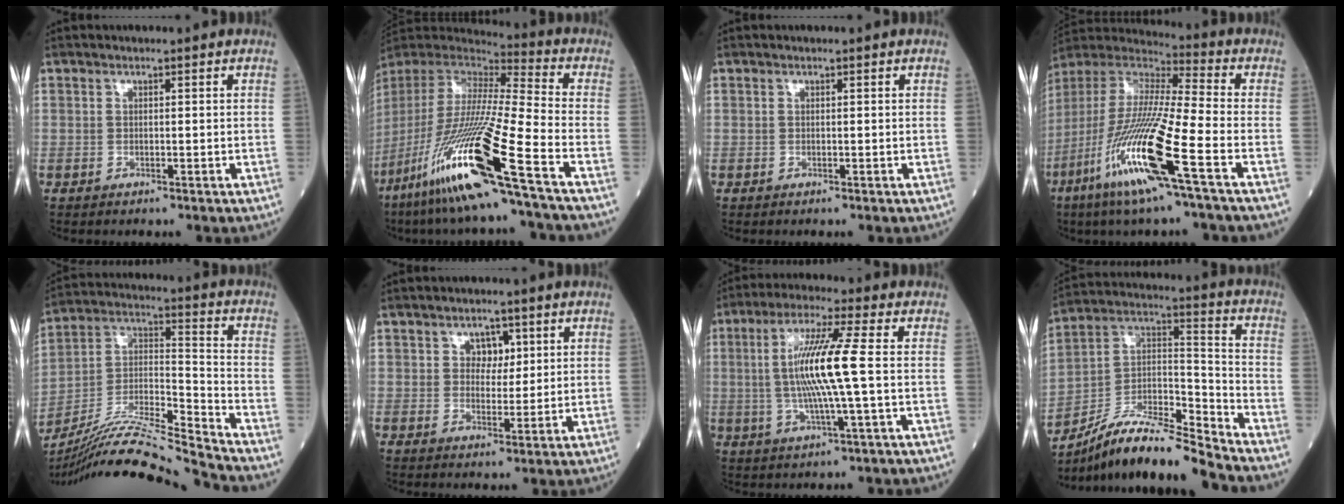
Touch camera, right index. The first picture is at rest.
{"total": 24.8, "force": [-13.8, -0.6, 20.6], "torque": [-0.438, -0.062, -0.270]}
{"total": 0.0}
{"total": 19.7, "force": [-8.6, 0.2, 17.7], "torque": [-0.397, -0.048, -0.179]}
{"total": 19.3, "force": [-17.8, -1.7, 7.3], "torque": [-0.148, 0.008, -0.317]}
{"total": 3.4, "force": [1.5, 2.4, 1.9], "torque": [-0.021, 0.004, 0.022]}
{"total": 10.7, "force": [0.2, -0.6, 10.7], "torque": [-0.214, 0.004, 0.002]}
{"total": 15.5, "force": [-13.9, 0.8, 6.8], "torque": [-0.112, 0.033, -0.250]}